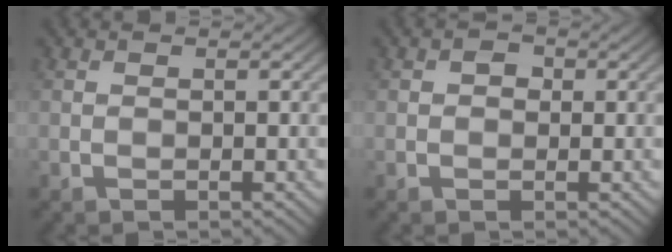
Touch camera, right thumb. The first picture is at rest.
{"total": 1.4, "force": [0.2, 1.1, 0.8], "torque": [-0.013, 0.000, -0.002]}